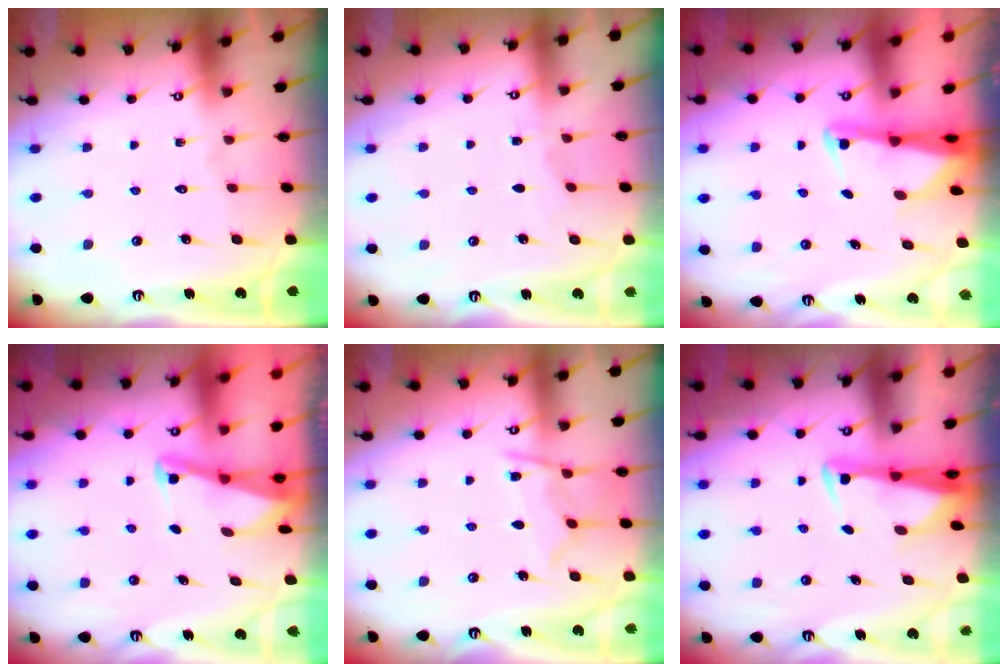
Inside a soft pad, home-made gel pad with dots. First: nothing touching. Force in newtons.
{"total": 3.1, "press": 3.1, "slide": 0.4}
{"total": 2.6, "press": 2.6, "slide": 0.5}
{"total": 2.0, "press": 2.0, "slide": 0.3}
{"total": 9.4, "press": 9.3, "slide": 0.9}
{"total": 2.9, "press": 2.9, "slide": 0.6}